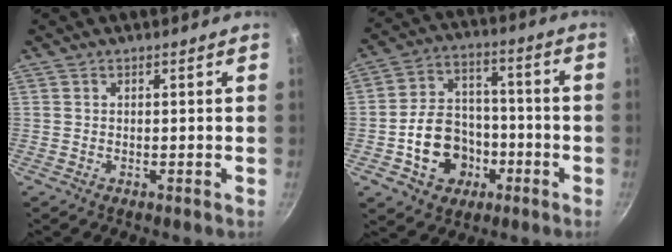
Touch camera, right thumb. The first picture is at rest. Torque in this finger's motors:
{"motor_torque": [0.79, 0.60, 1.04, -0.99, 0.34]}